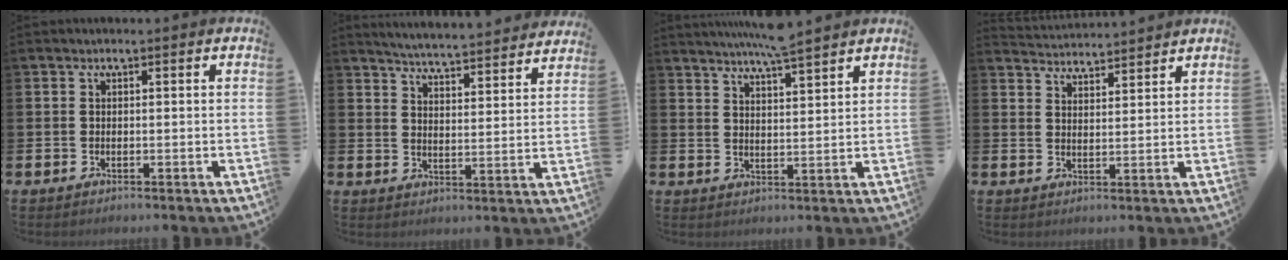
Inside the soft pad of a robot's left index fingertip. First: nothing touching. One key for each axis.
{"total": 5.4, "fx": 5.4, "fy": -0.2, "fz": 0.6, "tx": -0.026, "ty": -0.047, "tz": 0.091}
{"total": 6.0, "fx": 5.8, "fy": -0.4, "fz": 1.3, "tx": -0.040, "ty": -0.028, "tz": 0.104}
{"total": 4.0, "fx": 3.9, "fy": -0.1, "fz": -0.5, "tx": -0.001, "ty": -0.029, "tz": 0.070}